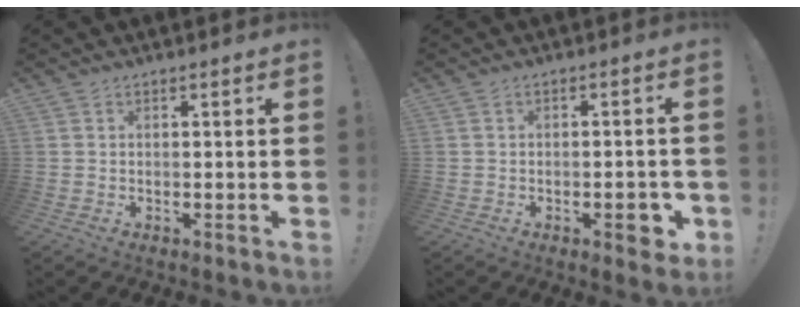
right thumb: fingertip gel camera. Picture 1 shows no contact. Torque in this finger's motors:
{"motor_torque": [0.58, 0.71, 0.54, -0.45, 0.00]}